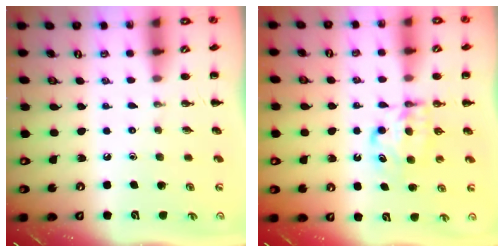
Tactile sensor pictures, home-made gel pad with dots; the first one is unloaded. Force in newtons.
{"total": 6.4, "press": 6.3, "slide": 0.6}